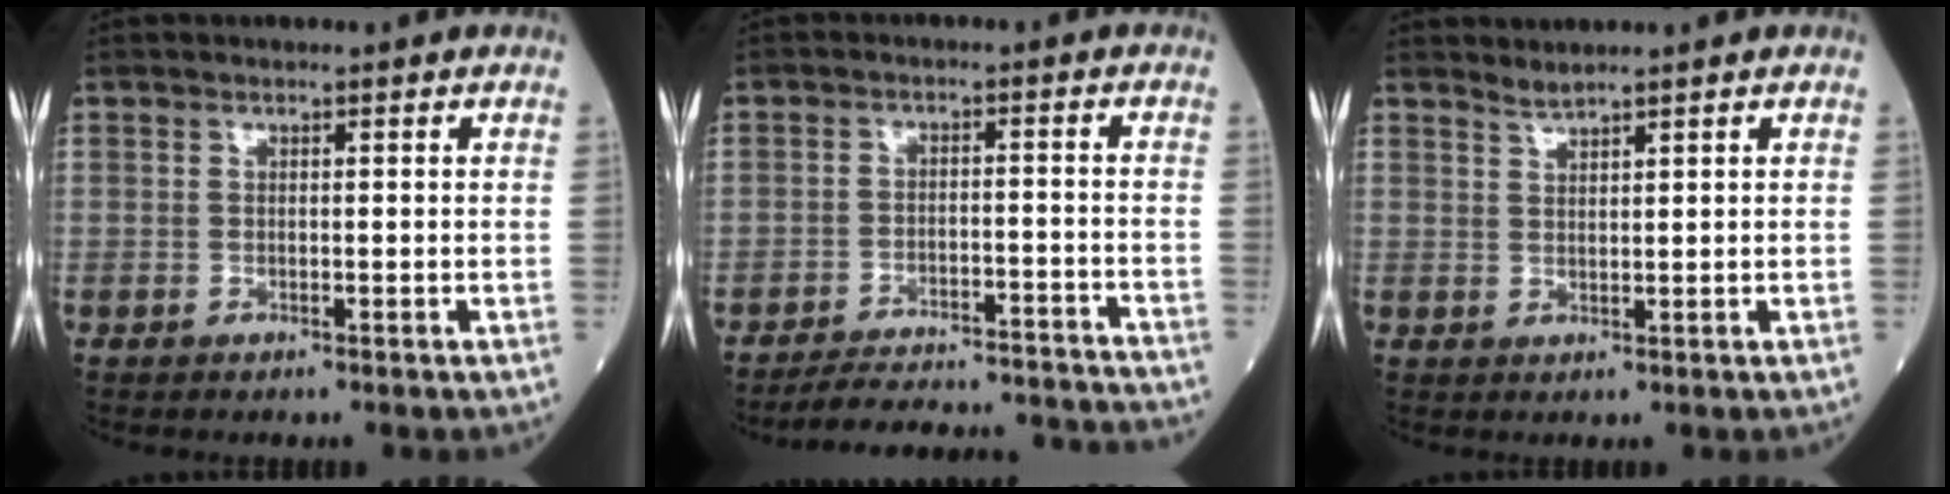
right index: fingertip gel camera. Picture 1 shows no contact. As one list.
[{"total": 17.7, "force": [-17.2, 1.2, 4.0], "torque": [-0.058, 0.001, -0.218]}, {"total": 1.5, "force": [1.4, -0.5, 0.1], "torque": [-0.008, -0.003, 0.034]}]